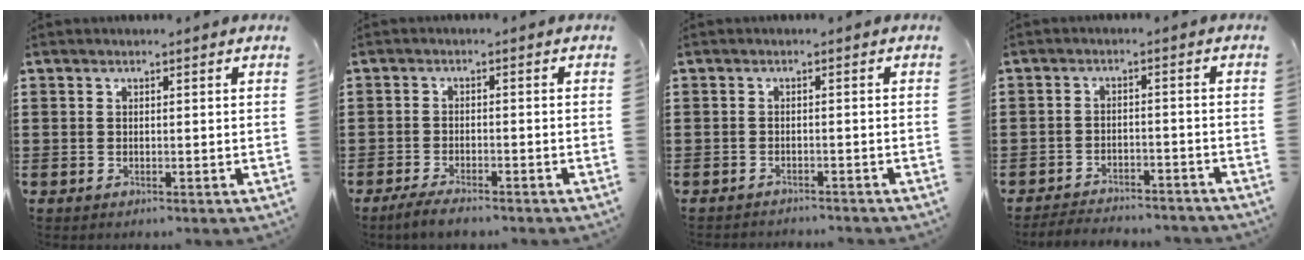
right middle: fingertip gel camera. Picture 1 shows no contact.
{"total": 2.7, "force": [-2.4, 0.4, 1.2], "torque": [-0.029, 0.001, -0.049]}
{"total": 1.3, "force": [-1.3, 0.0, 0.0], "torque": [-0.004, 0.001, -0.028]}
{"total": 3.3, "force": [-3.3, 0.3, 0.1], "torque": [-0.007, 0.002, -0.070]}